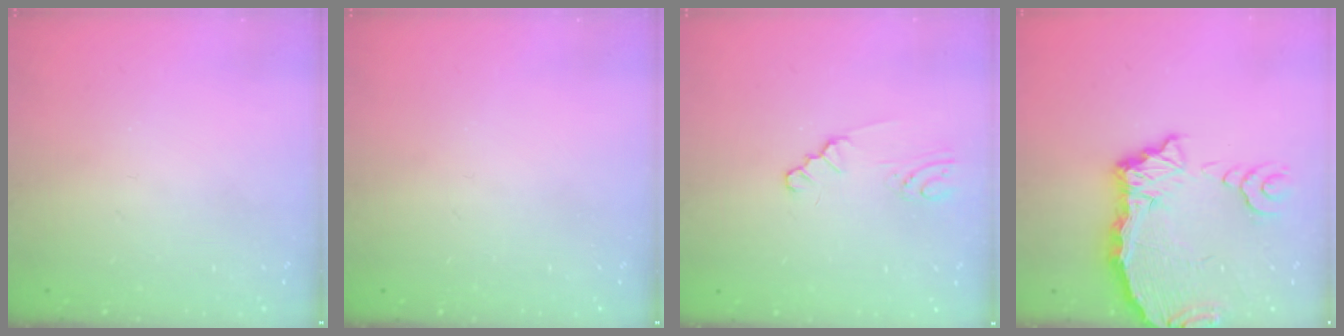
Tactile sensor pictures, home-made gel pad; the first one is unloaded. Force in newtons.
{"total": 0.0}
{"total": 0.8, "press": 0.8, "slide": 0.2}
{"total": 11.4, "press": 11.3, "slide": 1.4}